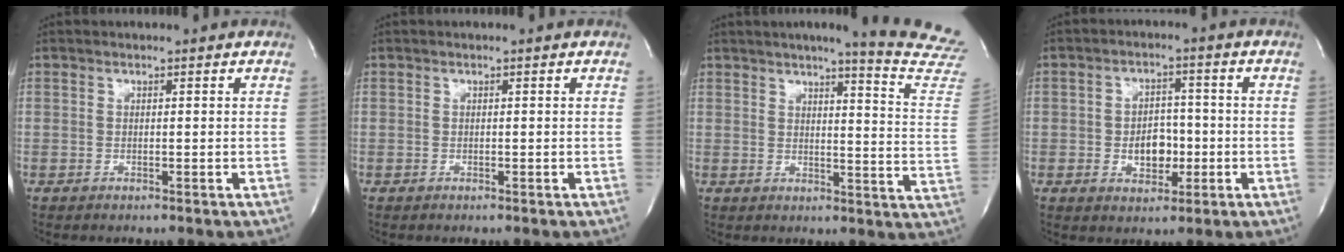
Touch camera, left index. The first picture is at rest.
{"total": 0.0}
{"total": 16.8, "force": [15.1, -1.3, 7.3], "torque": [-0.092, -0.105, 0.160]}
{"total": 5.5, "force": [-1.2, 3.6, 4.0], "torque": [-0.062, 0.006, -0.013]}